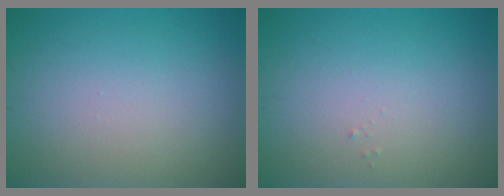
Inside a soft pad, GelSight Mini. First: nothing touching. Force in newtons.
{"total": 0.0}